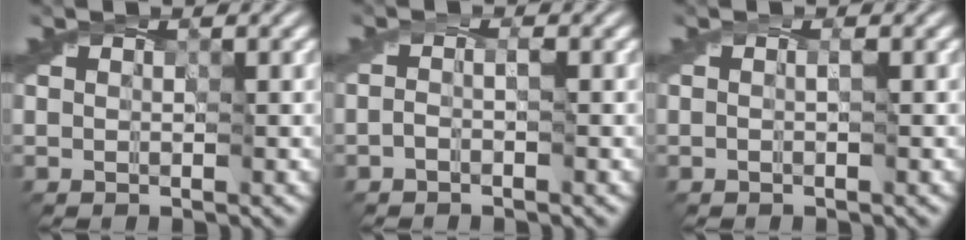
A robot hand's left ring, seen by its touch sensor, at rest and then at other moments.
{"total": 0.6, "force": [-0.4, 0.1, 0.4], "torque": [-0.014, 0.001, -0.015]}
{"total": 0.0}